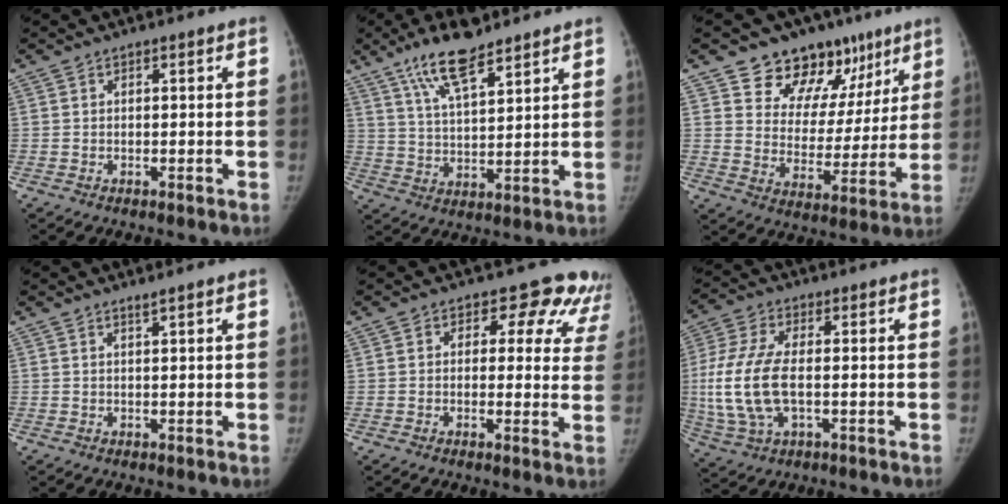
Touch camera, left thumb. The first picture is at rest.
{"total": 11.3, "force": [7.9, 3.3, 7.3], "torque": [-0.120, -0.036, 0.146]}
{"total": 16.8, "force": [11.2, 10.6, 6.6], "torque": [-0.023, -0.049, 0.169]}
{"total": 0.6, "force": [0.6, -0.1, 0.1], "torque": [-0.005, -0.007, 0.013]}
{"total": 11.3, "force": [7.2, 7.1, 5.0], "torque": [0.000, -0.018, 0.059]}
{"total": 13.8, "force": [-1.0, 6.7, 12.0], "torque": [-0.278, 0.001, -0.017]}